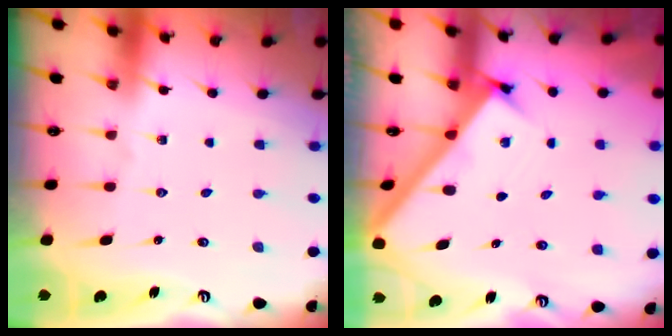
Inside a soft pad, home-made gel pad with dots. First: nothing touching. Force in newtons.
{"total": 2.5, "press": 2.5, "slide": 0.3}